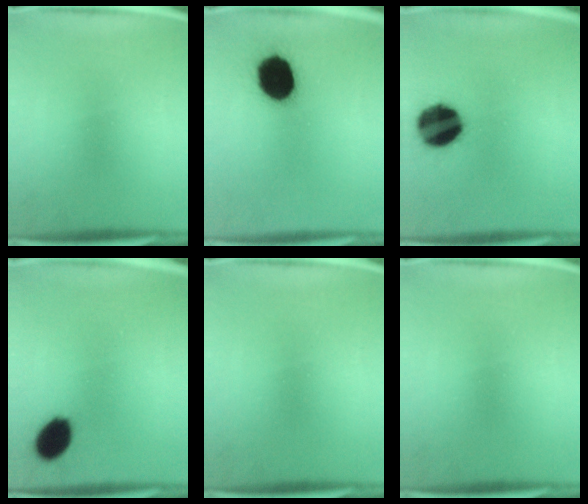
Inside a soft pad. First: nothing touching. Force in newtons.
{"total": 16.2}
{"total": 16.2}
{"total": 8.4}
{"total": 0.0}
{"total": 0.0}